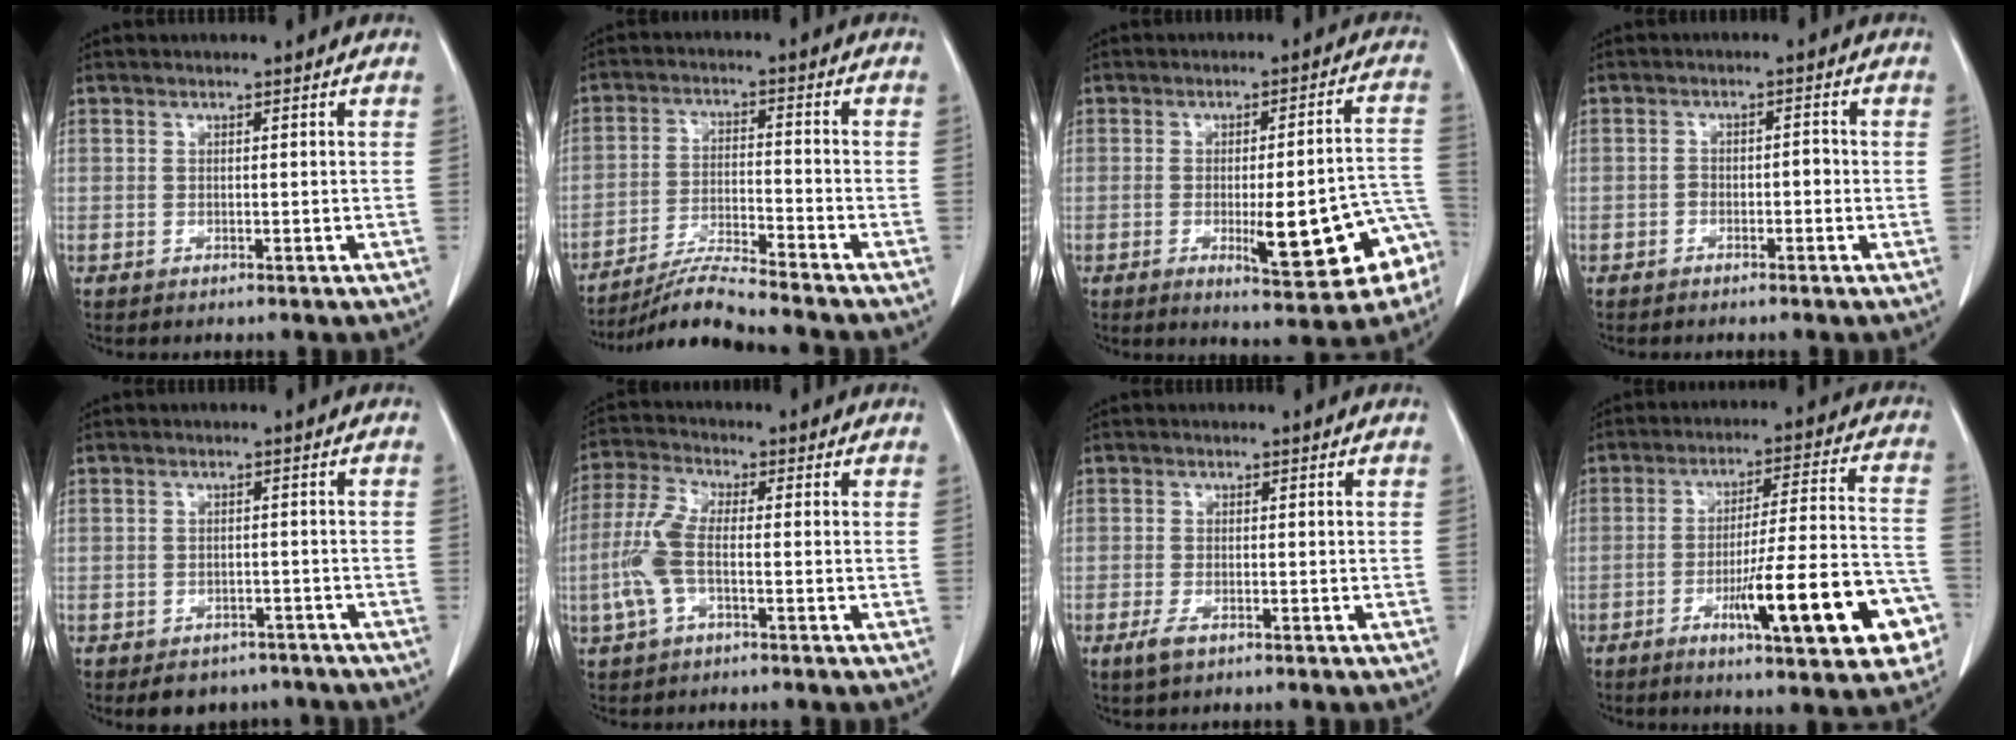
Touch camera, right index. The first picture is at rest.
{"total": 8.0, "force": [-7.5, -1.6, 2.3], "torque": [-0.043, -0.015, -0.137]}
{"total": 14.3, "force": [-5.1, 2.4, 13.1], "torque": [-0.114, 0.023, -0.053]}
{"total": 2.1, "force": [-0.8, 1.1, 1.5], "torque": [-0.021, 0.011, -0.011]}
{"total": 5.7, "force": [-4.6, 3.3, 0.7], "torque": [0.008, 0.014, -0.060]}
{"total": 8.7, "force": [-2.5, 1.3, 8.2], "torque": [-0.206, 0.011, -0.059]}
{"total": 2.1, "force": [-1.2, 0.8, 1.6], "torque": [-0.037, -0.002, -0.019]}
{"total": 17.3, "force": [-6.9, 2.2, 15.7], "torque": [-0.195, 0.017, -0.090]}